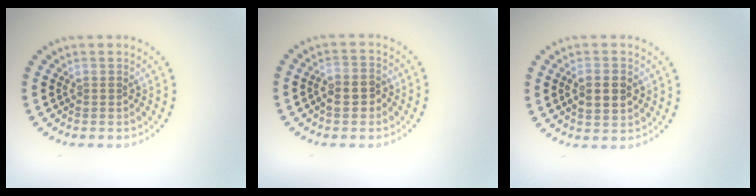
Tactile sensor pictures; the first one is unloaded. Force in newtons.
{"total": 2.6, "press": 2.5, "slide": 0.8}
{"total": 3.0, "press": 3.0, "slide": 0.1}